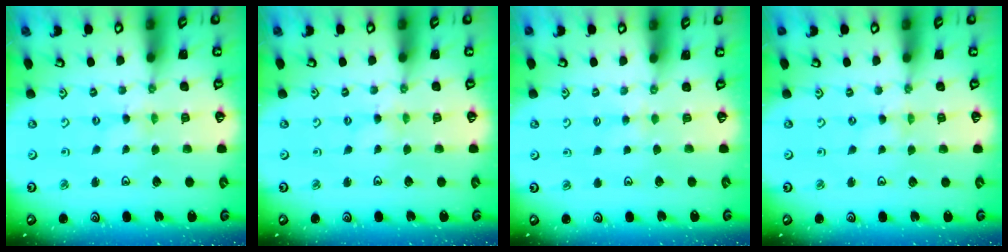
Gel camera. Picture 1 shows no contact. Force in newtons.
{"total": 0.9, "press": 0.9, "slide": 0.2}
{"total": 2.1, "press": 2.1, "slide": 0.4}
{"total": 0.0}